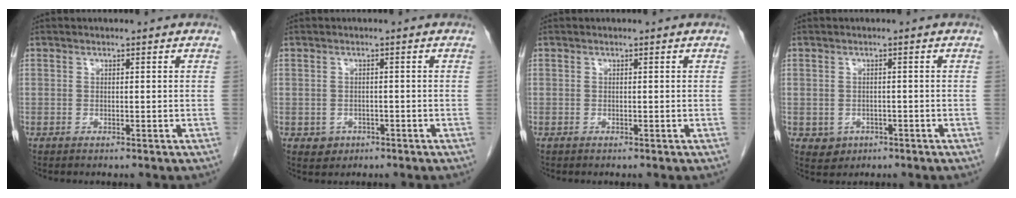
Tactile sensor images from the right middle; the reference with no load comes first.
{"total": 2.1, "force": [-1.0, 1.8, 0.5], "torque": [-0.008, 0.004, -0.008]}
{"total": 0.0}
{"total": 2.7, "force": [-1.0, 2.3, 0.7], "torque": [-0.012, 0.003, -0.007]}